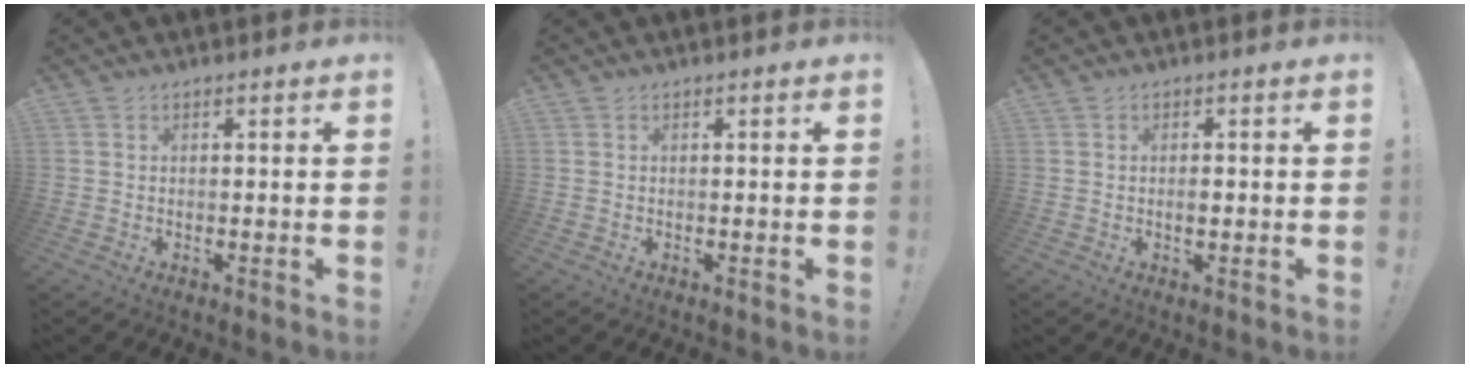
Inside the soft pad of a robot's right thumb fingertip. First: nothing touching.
{"total": 0.0}
{"total": 1.7, "force": [-0.5, 0.8, 1.4], "torque": [-0.015, -0.001, -0.011]}